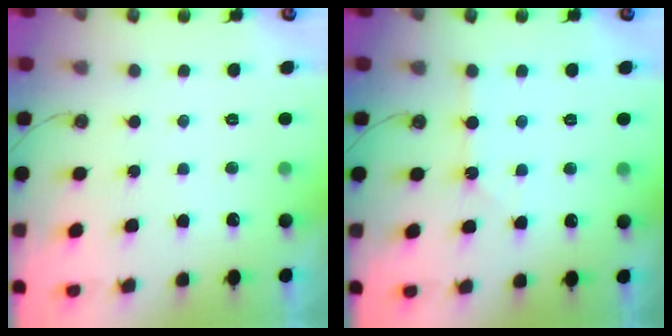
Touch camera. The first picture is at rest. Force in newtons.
{"total": 2.1, "press": 2.1, "slide": 0.3}